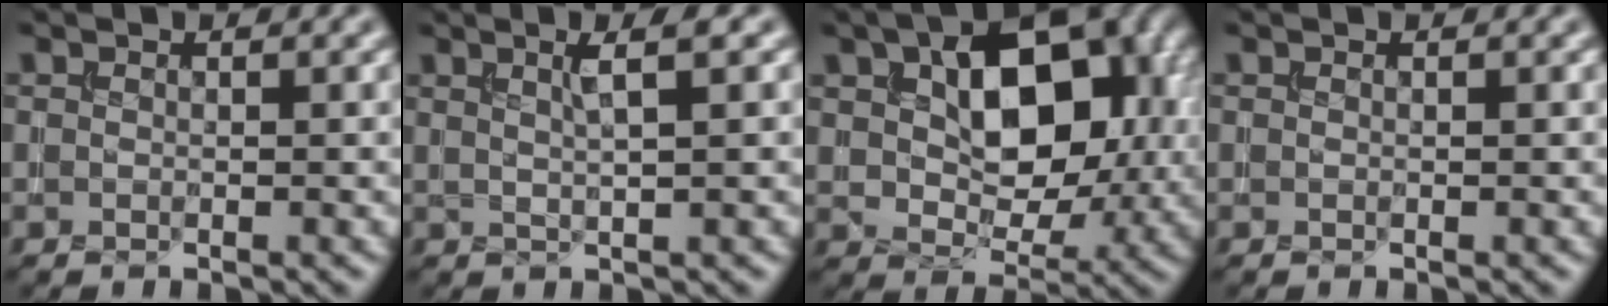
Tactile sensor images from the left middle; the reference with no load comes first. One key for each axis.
{"total": 2.5, "fx": 1.2, "fy": 0.4, "fz": 2.2, "tx": -0.031, "ty": 0.006, "tz": 0.017}
{"total": 11.6, "fx": 2.9, "fy": 6.8, "fz": 8.9, "tx": -0.129, "ty": 0.011, "tz": 0.048}
{"total": 0.0}